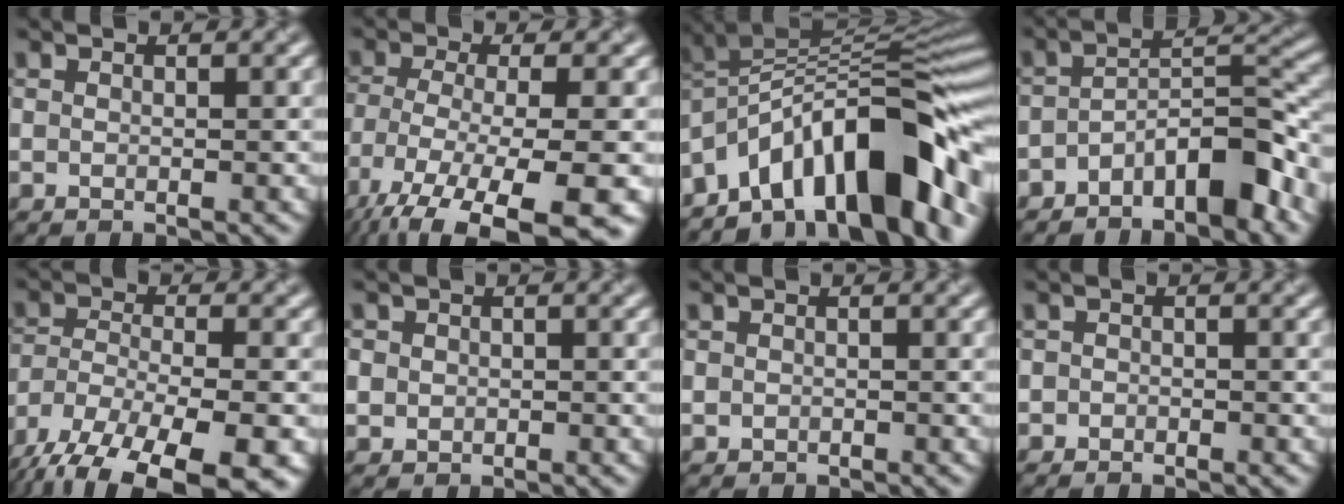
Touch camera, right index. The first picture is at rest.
{"total": 13.6, "force": [-9.4, 4.1, 9.0], "torque": [-0.183, -0.054, -0.125]}
{"total": 13.5, "force": [-7.1, 5.6, 10.0], "torque": [-0.138, 0.035, -0.129]}
{"total": 5.8, "force": [-3.7, 2.1, 3.9], "torque": [-0.053, 0.015, -0.069]}
{"total": 15.8, "force": [-12.0, 5.9, 8.5], "torque": [-0.156, -0.041, -0.163]}
{"total": 1.9, "force": [0.3, 1.9, 0.5], "torque": [-0.004, 0.006, 0.002]}
{"total": 0.5, "force": [-0.2, 0.4, 0.0], "torque": [0.005, -0.005, -0.006]}
{"total": 0.7, "force": [-0.4, 0.4, -0.3], "torque": [0.012, -0.002, -0.008]}